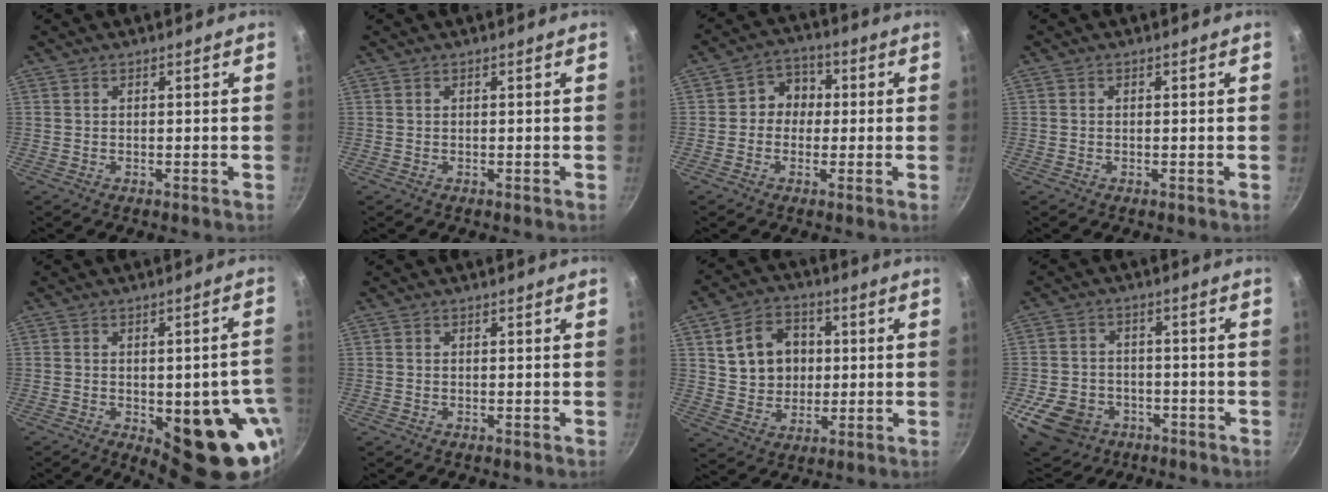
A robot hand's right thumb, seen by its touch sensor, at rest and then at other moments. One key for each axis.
{"total": 0.0}
{"total": 6.3, "fx": 0.1, "fy": 5.7, "fz": 2.7, "tx": 0.001, "ty": 0.015, "tz": -0.013}
{"total": 0.0}
{"total": 17.8, "fx": -5.3, "fy": 7.4, "fz": 15.2, "tx": -0.128, "ty": 0.006, "tz": -0.059}
{"total": 0.0}
{"total": 11.9, "fx": 2.3, "fy": 9.7, "fz": 6.4, "tx": -0.082, "ty": 0.006, "tz": 0.042}
{"total": 13.6, "fx": -5.4, "fy": 10.6, "fz": 6.5, "tx": -0.106, "ty": 0.034, "tz": -0.080}